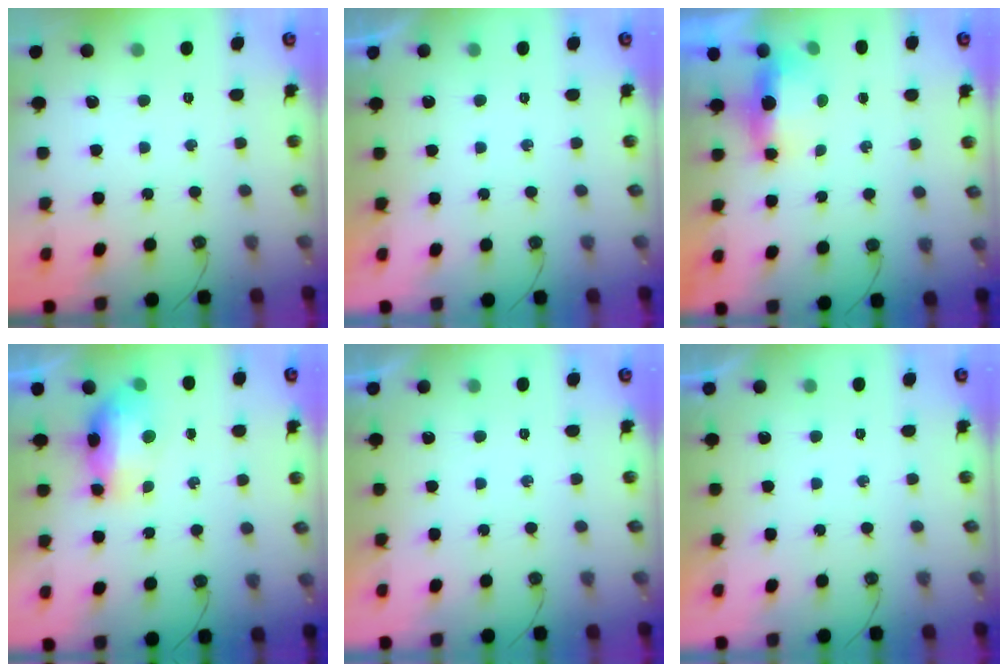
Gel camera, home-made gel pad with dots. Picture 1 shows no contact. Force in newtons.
{"total": 0.0}
{"total": 14.5, "press": 7.2, "slide": 12.6}
{"total": 17.3, "press": 11.8, "slide": 12.7}
{"total": 0.0}
{"total": 0.0}